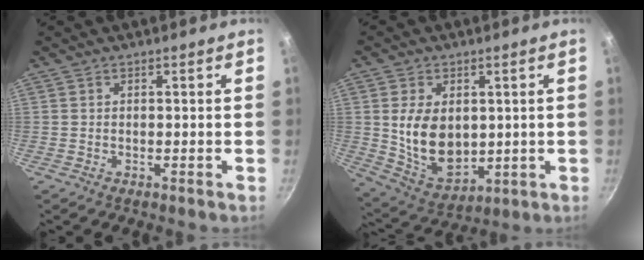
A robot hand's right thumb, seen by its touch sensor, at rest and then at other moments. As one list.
[{"total": 12.9, "force": [1.4, 8.9, 9.3], "torque": [-0.141, -0.025, 0.049]}]